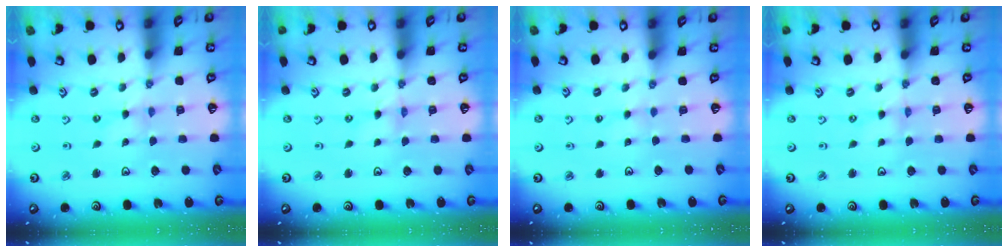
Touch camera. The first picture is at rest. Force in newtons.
{"total": 0.0}
{"total": 1.4, "press": 1.4, "slide": 0.3}
{"total": 0.0}